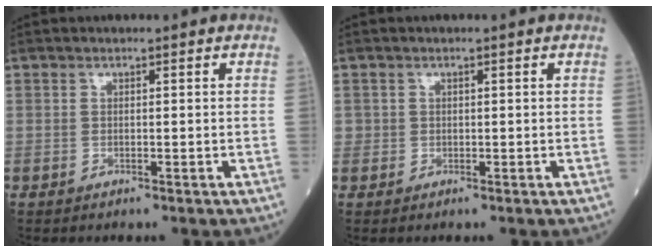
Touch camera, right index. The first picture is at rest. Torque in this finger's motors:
{"motor_torque": [0.05, 0.00, 0.02, 0.02]}